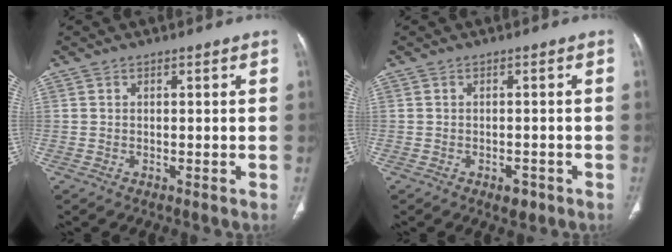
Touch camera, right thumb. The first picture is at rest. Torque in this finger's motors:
{"motor_torque": [1.57, 1.51, 0.09, -0.40, -0.01]}